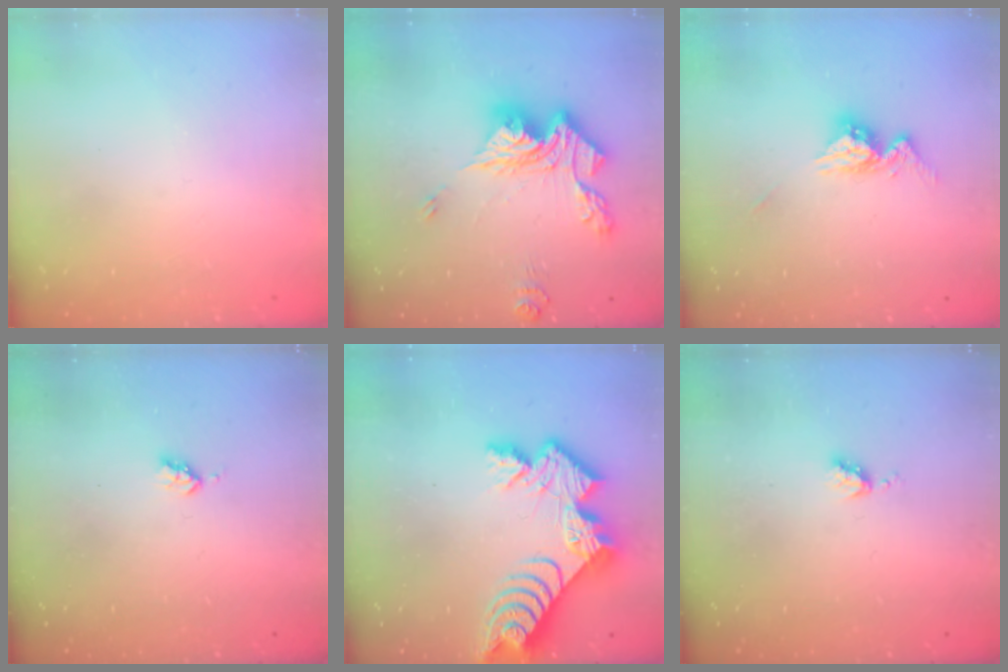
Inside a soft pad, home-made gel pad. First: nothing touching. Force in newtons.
{"total": 17.0, "press": 16.9, "slide": 1.7}
{"total": 9.4, "press": 9.4, "slide": 0.8}
{"total": 2.9, "press": 2.9, "slide": 0.5}
{"total": 13.7, "press": 13.7, "slide": 1.1}
{"total": 3.8, "press": 3.7, "slide": 0.6}